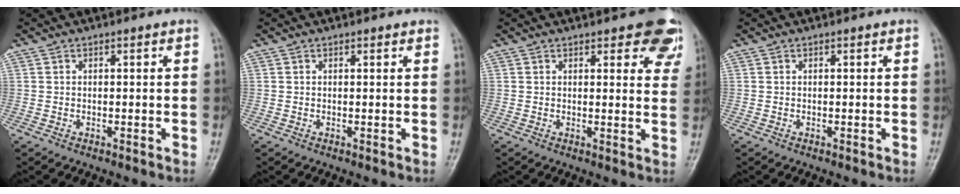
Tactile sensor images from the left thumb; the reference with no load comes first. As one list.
[{"total": 0.6, "force": [0.5, 0.2, 0.2], "torque": [-0.004, -0.002, 0.005]}, {"total": 9.7, "force": [6.6, 3.7, 6.1], "torque": [-0.031, -0.027, 0.065]}, {"total": 0.0}]